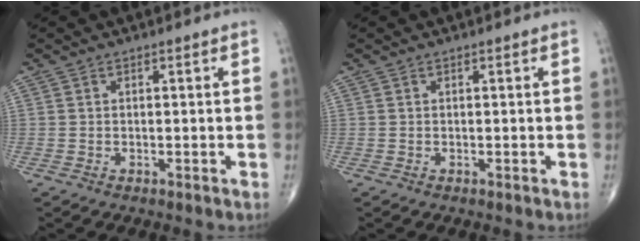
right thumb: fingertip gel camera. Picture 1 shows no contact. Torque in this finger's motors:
{"motor_torque": [-0.01, 0.00, 0.05, 0.05, 0.00]}